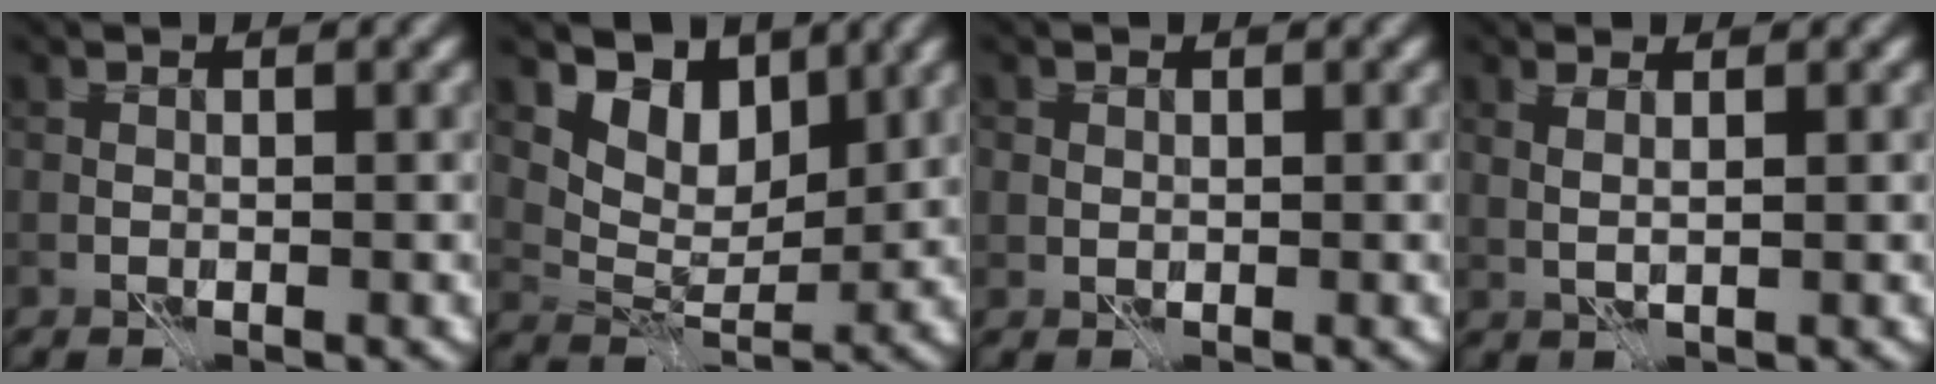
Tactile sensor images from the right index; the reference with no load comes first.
{"total": 5.2, "force": [3.5, 2.9, 2.4], "torque": [-0.053, -0.014, 0.065]}
{"total": 0.7, "force": [0.3, 0.7, 0.2], "torque": [-0.002, -0.001, 0.006]}
{"total": 1.7, "force": [0.9, 0.5, 1.3], "torque": [-0.022, -0.006, 0.008]}